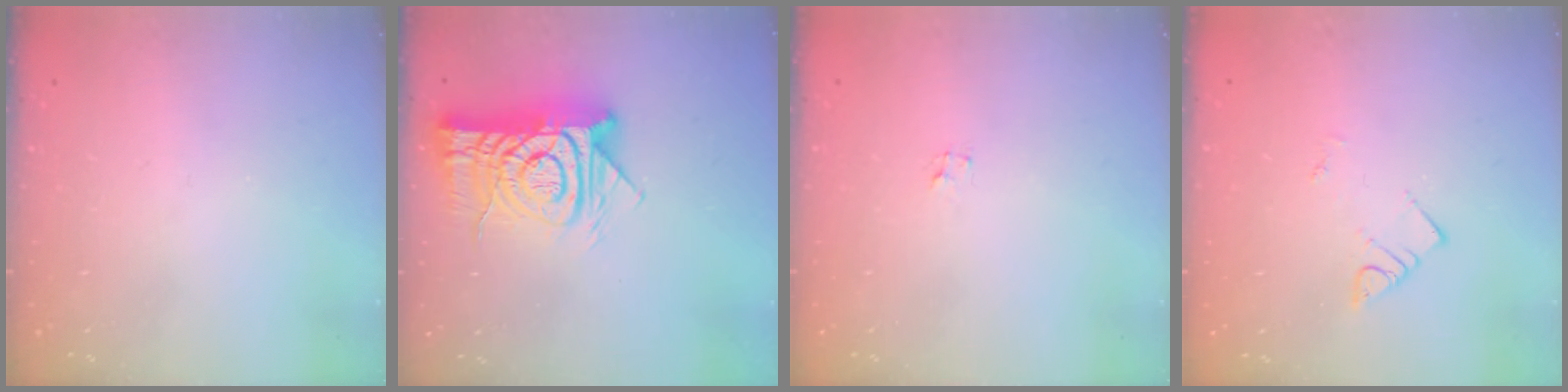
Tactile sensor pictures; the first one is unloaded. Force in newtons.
{"total": 16.8, "press": 16.8, "slide": 1.7}
{"total": 1.2, "press": 1.2, "slide": 0.1}
{"total": 3.6, "press": 3.6, "slide": 0.6}